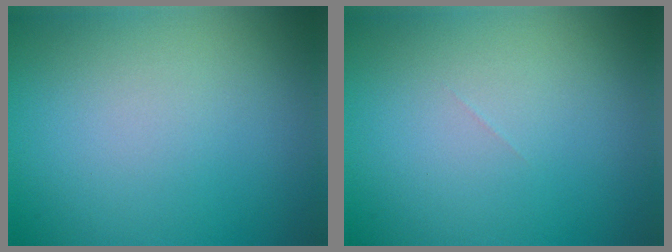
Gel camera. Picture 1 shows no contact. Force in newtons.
{"total": 0.0}